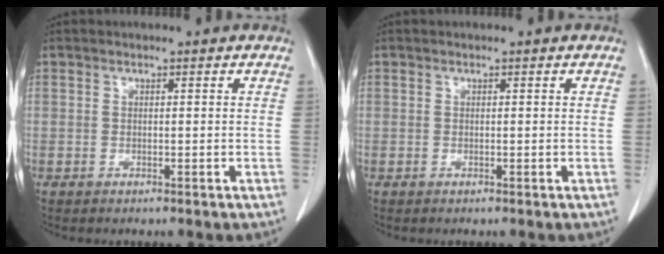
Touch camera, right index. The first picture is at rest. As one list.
[{"total": 0.0}]